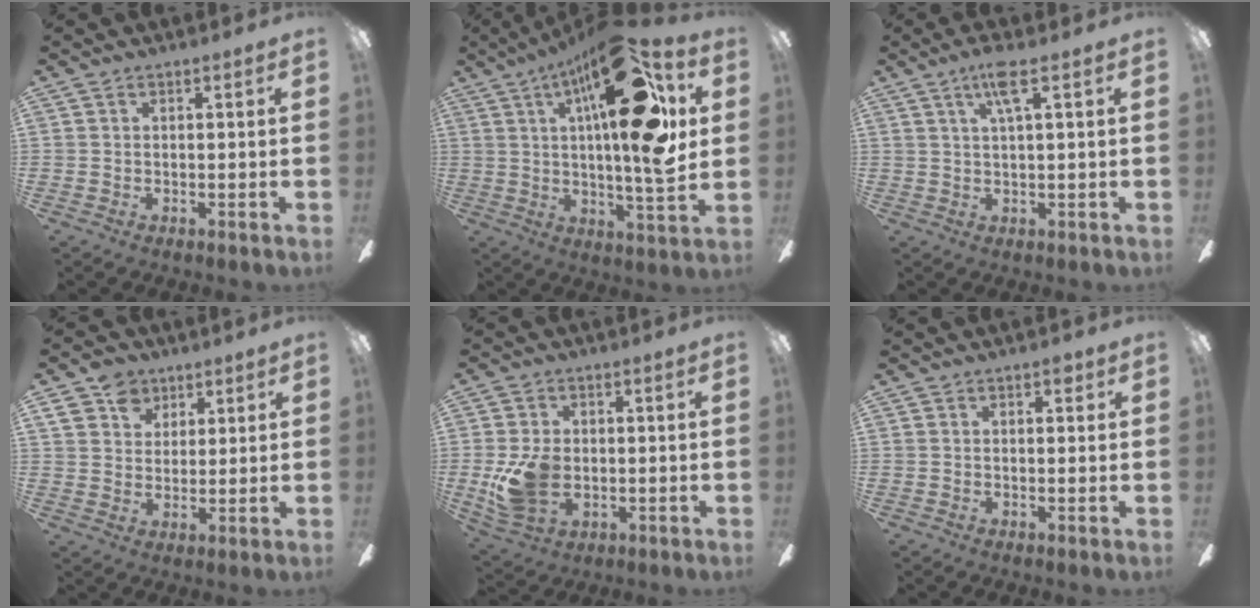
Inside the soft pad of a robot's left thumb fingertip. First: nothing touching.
{"total": 26.0, "force": [9.7, 7.4, 22.9], "torque": [-0.361, -0.043, 0.147]}
{"total": 6.2, "force": [3.1, 1.0, 5.2], "torque": [-0.104, 0.004, 0.050]}
{"total": 9.0, "force": [5.1, 6.7, 2.9], "torque": [-0.050, -0.008, 0.099]}
{"total": 10.1, "force": [-1.3, 6.9, 7.2], "torque": [-0.150, 0.007, -0.018]}
{"total": 2.0, "force": [0.9, 0.9, 1.5], "torque": [-0.016, -0.001, 0.011]}